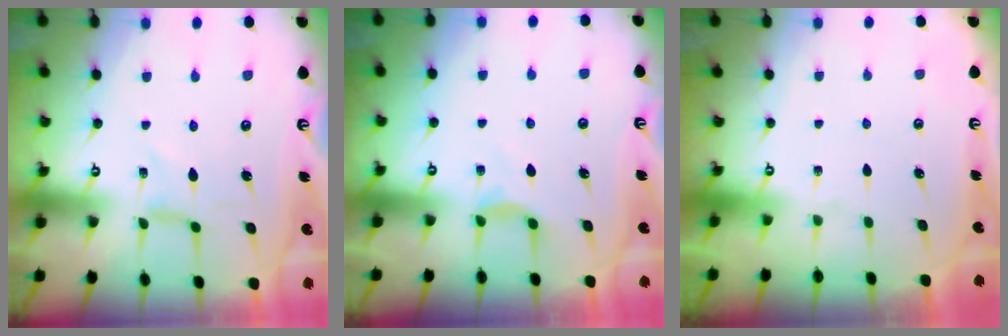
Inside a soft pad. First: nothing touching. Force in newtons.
{"total": 3.9, "press": 3.8, "slide": 0.5}
{"total": 0.0}